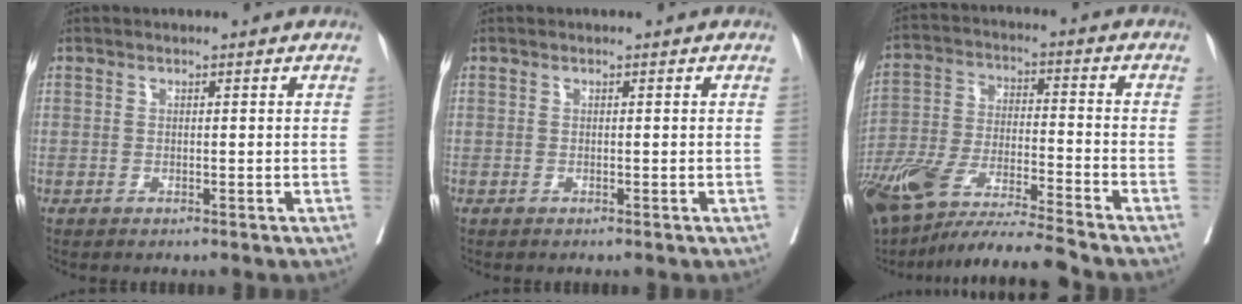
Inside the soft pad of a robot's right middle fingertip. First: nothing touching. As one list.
[{"total": 0.0}, {"total": 17.2, "force": [-14.5, 0.2, 9.2], "torque": [-0.196, -0.030, -0.265]}]